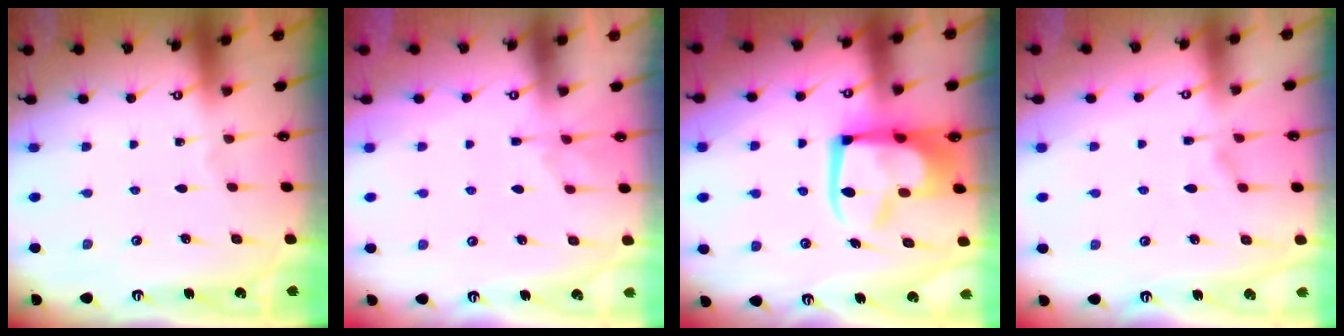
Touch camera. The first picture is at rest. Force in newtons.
{"total": 6.7, "press": 6.6, "slide": 1.2}
{"total": 15.2, "press": 15.0, "slide": 2.0}
{"total": 1.2, "press": 0.1, "slide": 1.2}